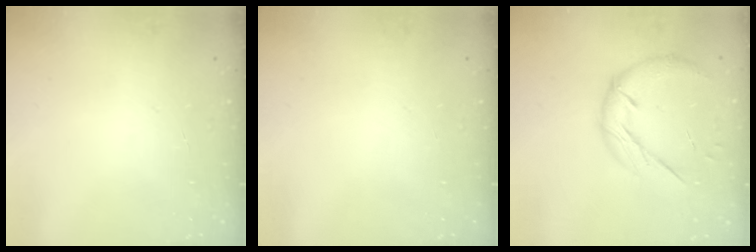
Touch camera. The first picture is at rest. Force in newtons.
{"total": 0.0}
{"total": 13.0, "press": 12.9, "slide": 1.2}